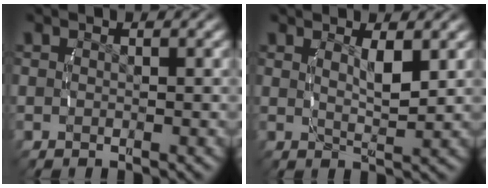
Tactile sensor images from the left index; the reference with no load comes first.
{"total": 2.4, "force": [1.0, 0.1, 2.1], "torque": [-0.035, -0.014, 0.026]}